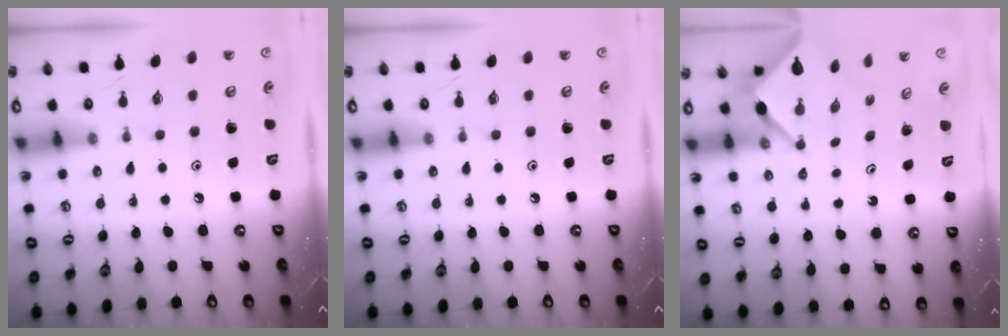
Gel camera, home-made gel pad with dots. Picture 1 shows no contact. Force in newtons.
{"total": 0.0}
{"total": 3.5, "press": 3.5, "slide": 0.2}